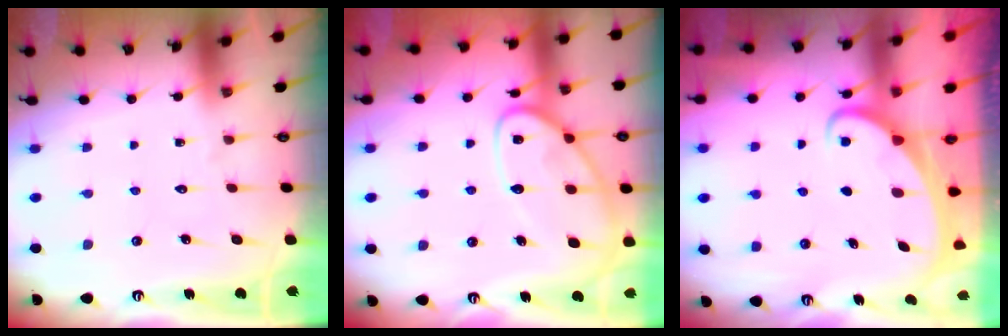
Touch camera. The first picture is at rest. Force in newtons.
{"total": 14.5, "press": 14.4, "slide": 1.0}
{"total": 2.4, "press": 2.4, "slide": 0.3}